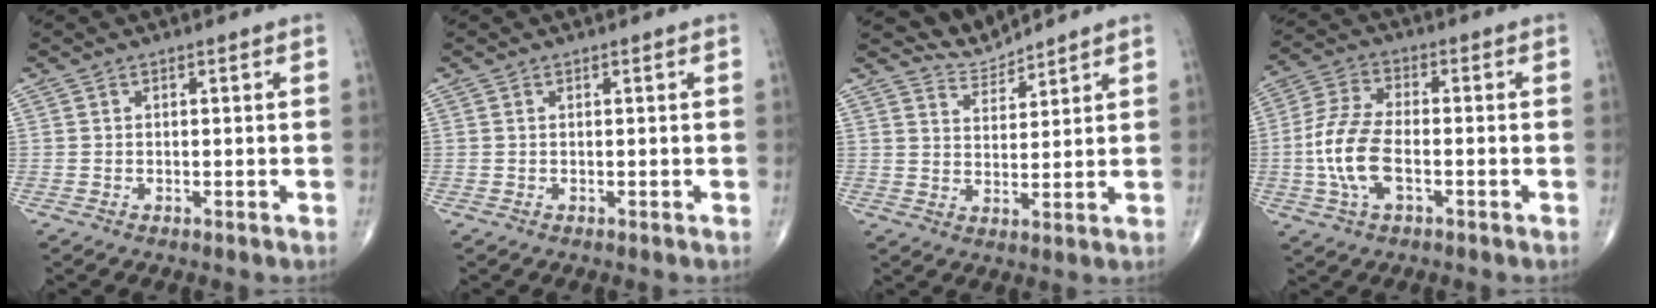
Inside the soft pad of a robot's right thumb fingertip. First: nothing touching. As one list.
[{"total": 0.0}, {"total": 4.2, "force": [4.1, -0.3, -1.1], "torque": [0.028, -0.035, 0.084]}, {"total": 10.6, "force": [-2.2, 5.2, 9.0], "torque": [-0.194, 0.018, -0.046]}]